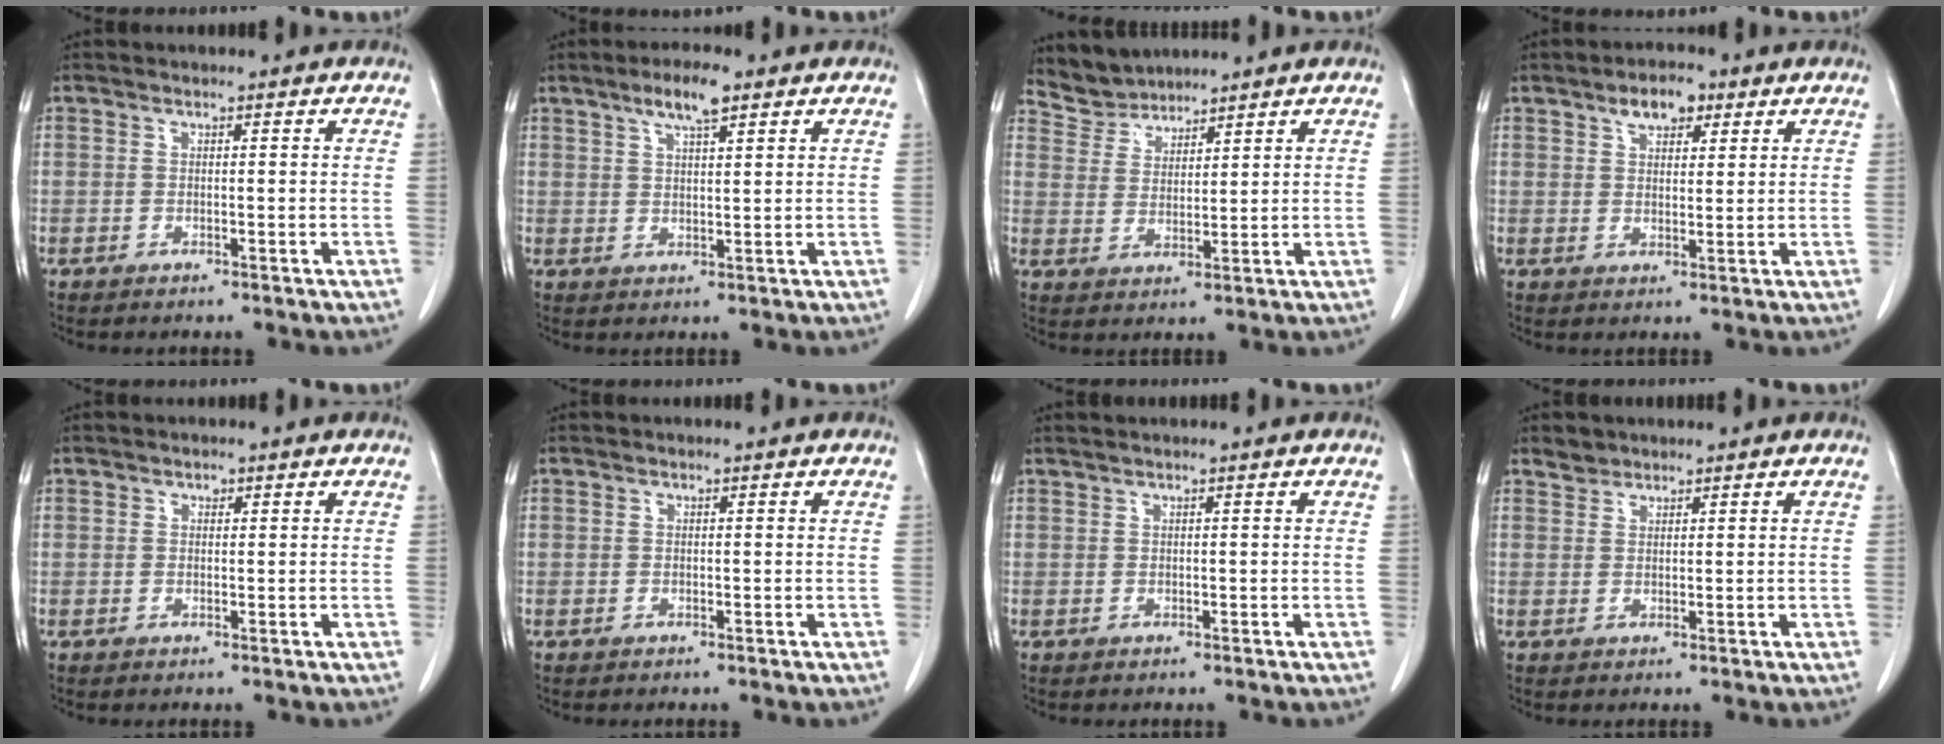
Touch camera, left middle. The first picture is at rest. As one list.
[{"total": 5.3, "force": [3.4, 0.9, 4.0], "torque": [-0.078, 0.004, 0.059]}, {"total": 4.7, "force": [4.5, 1.1, -0.7], "torque": [0.010, 0.010, 0.096]}, {"total": 4.7, "force": [2.8, 2.2, 3.0], "torque": [-0.052, 0.009, 0.047]}, {"total": 0.8, "force": [0.4, 0.5, 0.3], "torque": [-0.005, -0.003, 0.005]}, {"total": 0.0}, {"total": 0.9, "force": [0.8, -0.1, 0.4], "torque": [-0.011, 0.007, 0.021]}, {"total": 1.6, "force": [1.5, 0.8, 0.0], "torque": [0.001, 0.003, 0.026]}]